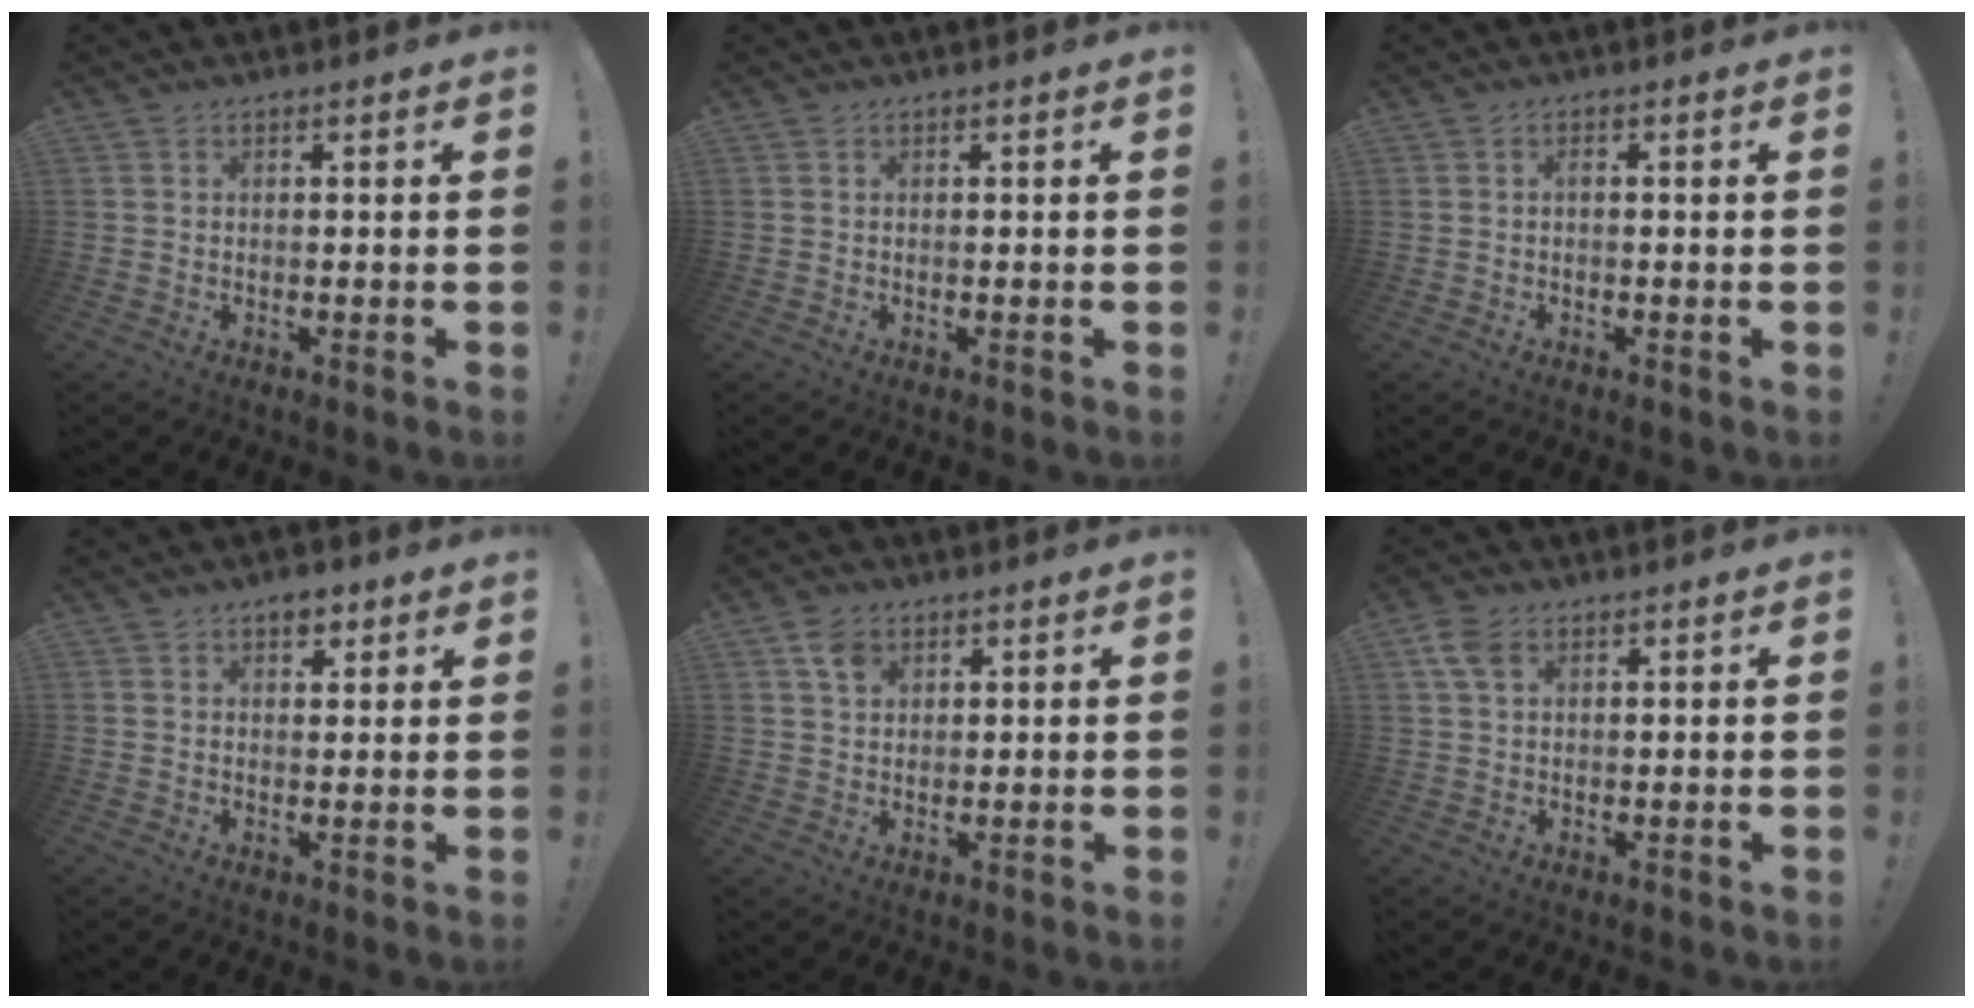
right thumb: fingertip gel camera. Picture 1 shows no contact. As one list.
[{"total": 0.0}, {"total": 0.7, "force": [-0.3, 0.2, 0.6], "torque": [-0.019, 0.006, -0.006]}, {"total": 3.3, "force": [2.1, 2.1, 1.5], "torque": [-0.007, -0.008, 0.033]}, {"total": 5.0, "force": [2.7, 3.5, 2.2], "torque": [-0.030, -0.007, 0.049]}, {"total": 5.2, "force": [2.3, 3.2, 3.5], "torque": [-0.067, 0.001, 0.047]}]